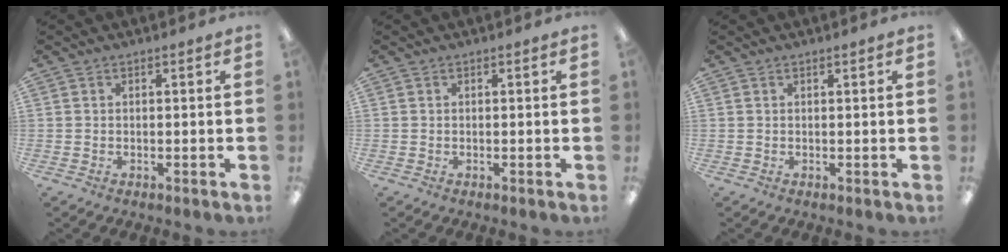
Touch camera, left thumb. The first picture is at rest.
{"total": 0.0}
{"total": 0.5, "force": [0.4, 0.0, 0.4], "torque": [-0.007, 0.001, 0.006]}